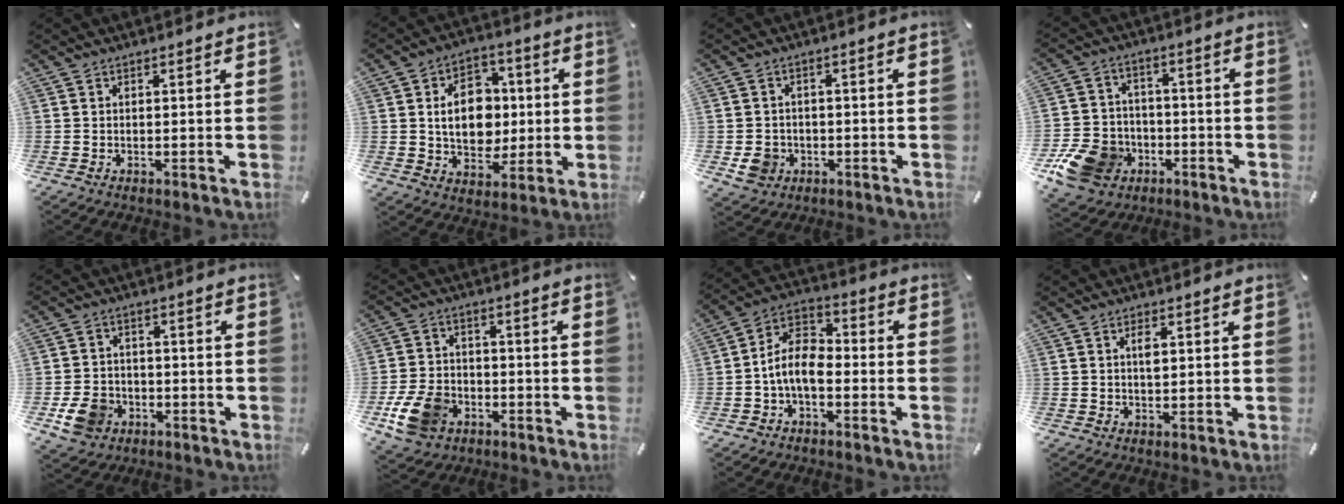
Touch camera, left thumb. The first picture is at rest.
{"total": 13.5, "force": [0.7, 10.7, 8.3], "torque": [-0.132, 0.014, 0.015]}
{"total": 5.8, "force": [-1.7, 5.2, 2.1], "torque": [-0.048, 0.006, -0.030]}
{"total": 13.9, "force": [-6.0, 11.3, 5.4], "torque": [-0.104, 0.045, -0.099]}
{"total": 8.5, "force": [-3.3, 7.0, 3.6], "torque": [-0.081, 0.019, -0.061]}
{"total": 11.2, "force": [-5.0, 8.1, 5.9], "torque": [-0.121, 0.027, -0.088]}
{"total": 9.7, "force": [-3.4, 6.0, 6.8], "torque": [-0.154, 0.010, -0.068]}
{"total": 2.2, "force": [0.6, 0.9, 1.9], "torque": [-0.032, 0.001, 0.008]}